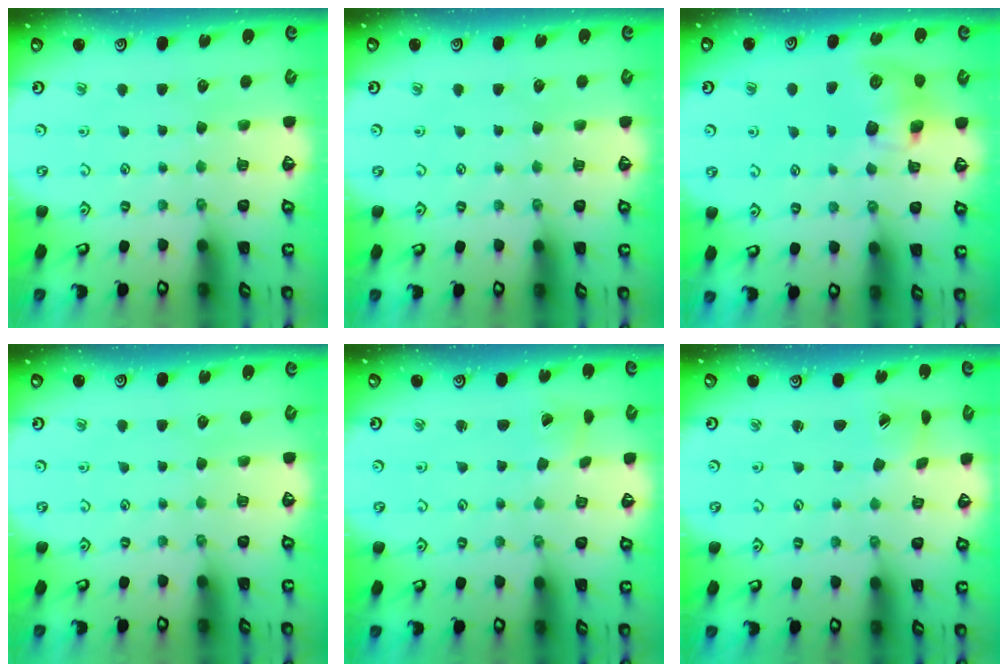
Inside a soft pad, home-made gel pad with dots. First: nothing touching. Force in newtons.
{"total": 0.0}
{"total": 8.8, "press": 8.7, "slide": 1.1}
{"total": 0.0}
{"total": 1.8, "press": 1.8, "slide": 0.1}
{"total": 1.9, "press": 1.8, "slide": 0.2}